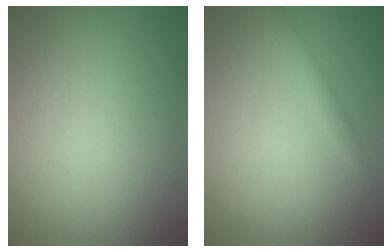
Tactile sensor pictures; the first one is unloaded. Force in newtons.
{"total": 1.3, "press": 1.3, "slide": 0.0}